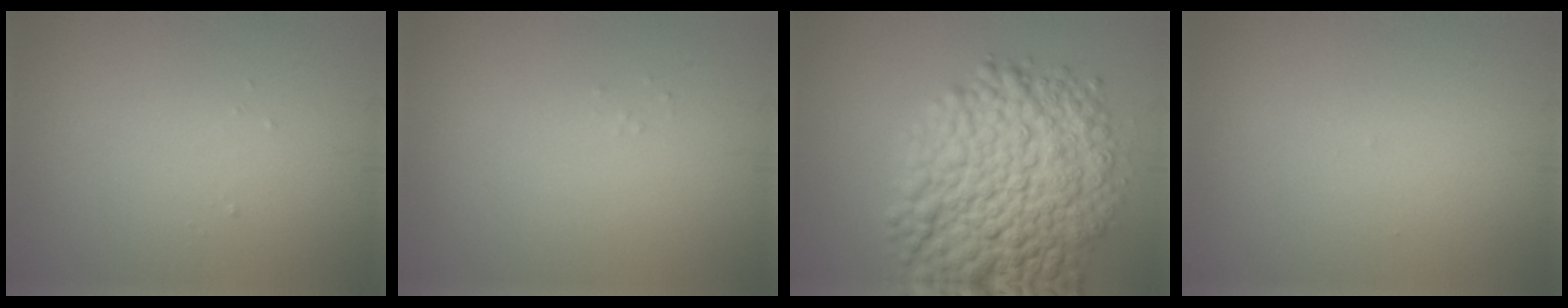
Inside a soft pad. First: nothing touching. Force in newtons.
{"total": 0.0}
{"total": 12.1, "press": 12.1, "slide": 0.3}
{"total": 0.0}